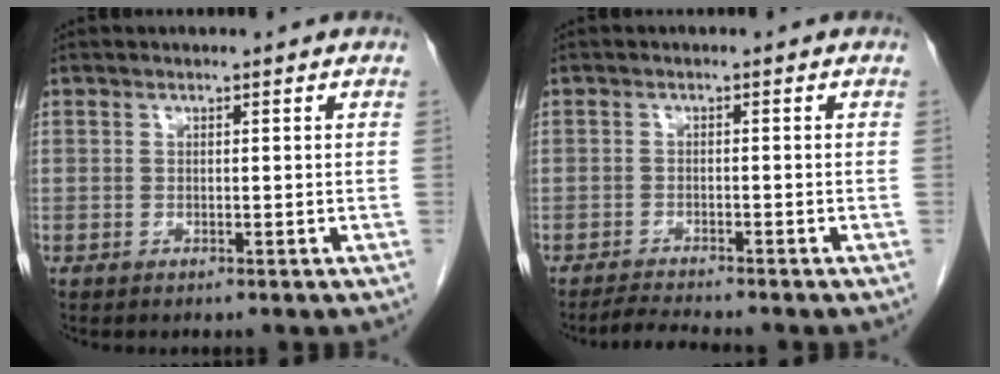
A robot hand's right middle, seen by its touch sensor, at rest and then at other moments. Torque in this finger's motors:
{"motor_torque": [0.17, -0.13, 0.00, 0.00]}